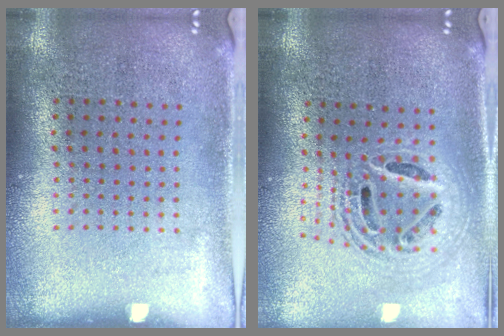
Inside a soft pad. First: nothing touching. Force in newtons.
{"total": 2.0, "press": 1.6, "slide": 1.3}